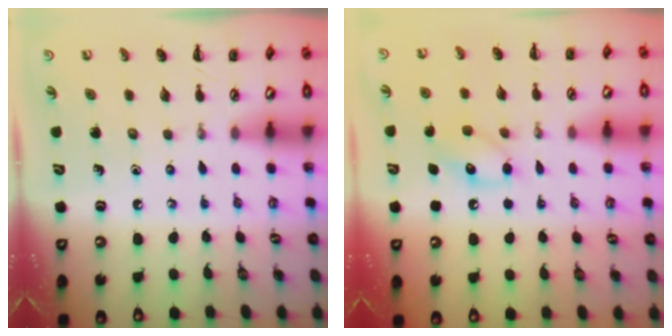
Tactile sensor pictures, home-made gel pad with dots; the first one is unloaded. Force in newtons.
{"total": 9.8, "press": 9.8, "slide": 1.0}